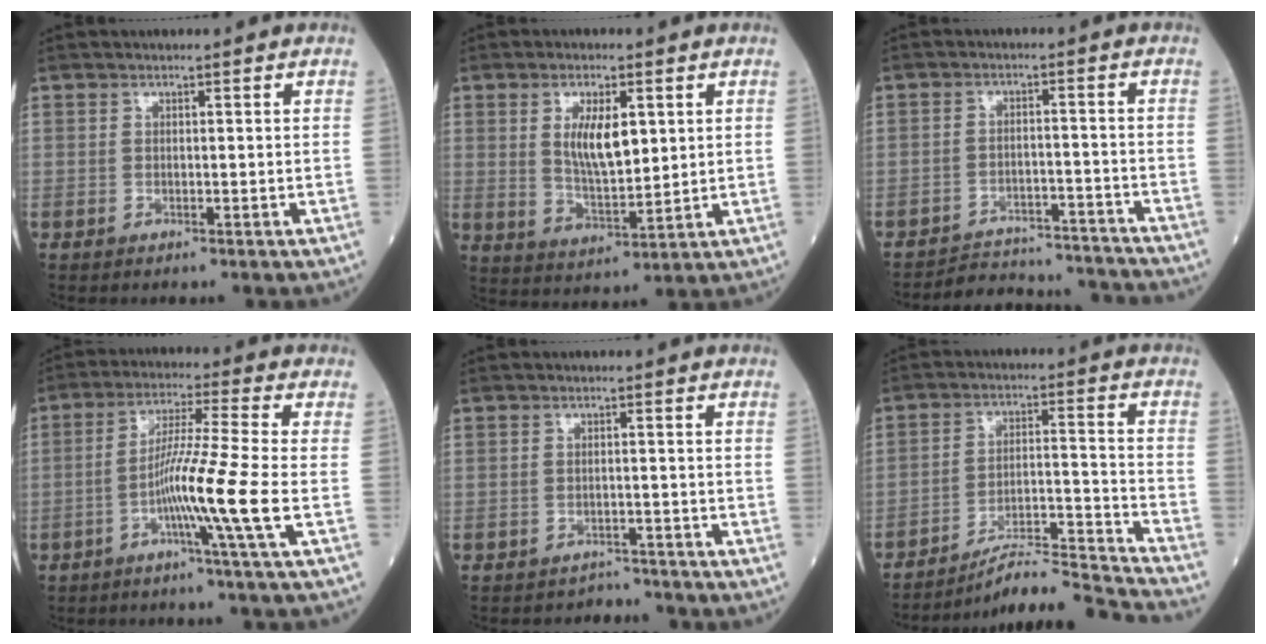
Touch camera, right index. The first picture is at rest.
{"total": 4.8, "force": [1.2, 2.0, 4.3], "torque": [-0.073, -0.003, 0.024]}
{"total": 12.2, "force": [-11.9, 2.2, 0.8], "torque": [-0.003, 0.019, -0.160]}
{"total": 9.7, "force": [-3.1, -2.4, 8.9], "torque": [-0.166, -0.010, -0.063]}
{"total": 2.5, "force": [-2.2, 0.6, -1.0], "torque": [0.019, 0.000, -0.030]}
{"total": 12.6, "force": [-12.1, -2.3, 2.8], "torque": [-0.036, 0.026, -0.204]}